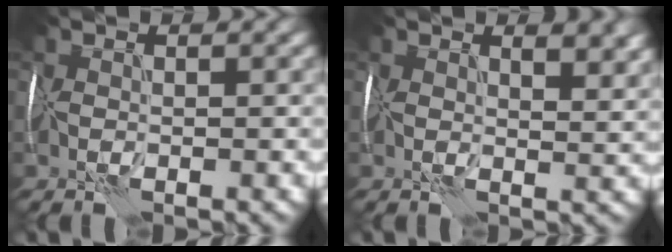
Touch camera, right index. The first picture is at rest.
{"total": 5.1, "force": [2.9, 2.1, 3.7], "torque": [-0.030, 0.007, 0.039]}